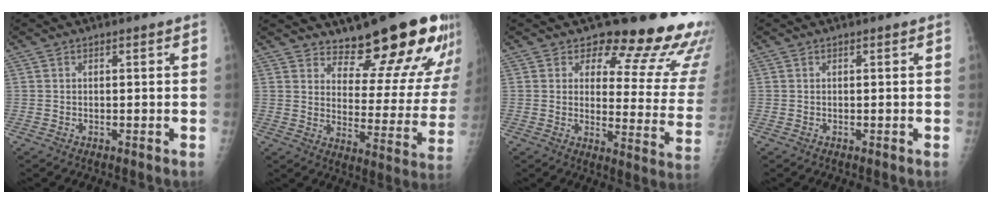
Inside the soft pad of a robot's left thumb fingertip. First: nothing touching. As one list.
[{"total": 18.8, "force": [15.9, 5.2, 8.6], "torque": [-0.070, -0.131, 0.207]}, {"total": 18.9, "force": [15.3, 7.5, 8.2], "torque": [-0.044, -0.120, 0.164]}, {"total": 0.0}]